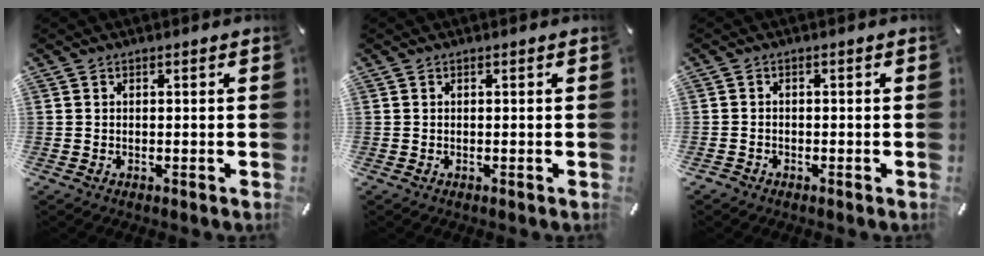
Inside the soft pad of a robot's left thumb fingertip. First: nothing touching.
{"total": 0.0}
{"total": 1.5, "force": [-1.0, 1.0, 0.3], "torque": [-0.008, 0.005, -0.022]}